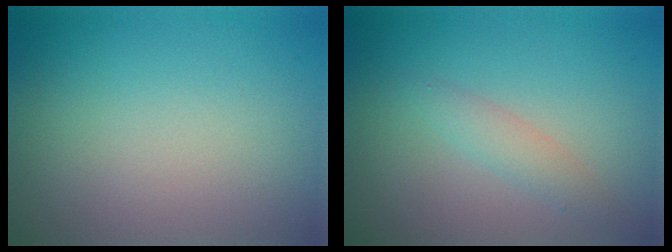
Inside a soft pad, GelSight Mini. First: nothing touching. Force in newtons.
{"total": 1.7, "press": 1.7, "slide": 0.1}